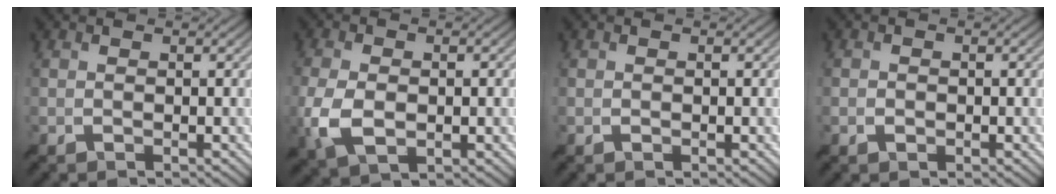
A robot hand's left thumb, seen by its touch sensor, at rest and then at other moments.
{"total": 7.5, "force": [-1.8, 4.1, 6.0], "torque": [-0.148, -0.013, -0.032]}
{"total": 0.0}
{"total": 1.0, "force": [-0.4, 0.7, 0.6], "torque": [-0.012, -0.001, -0.008]}